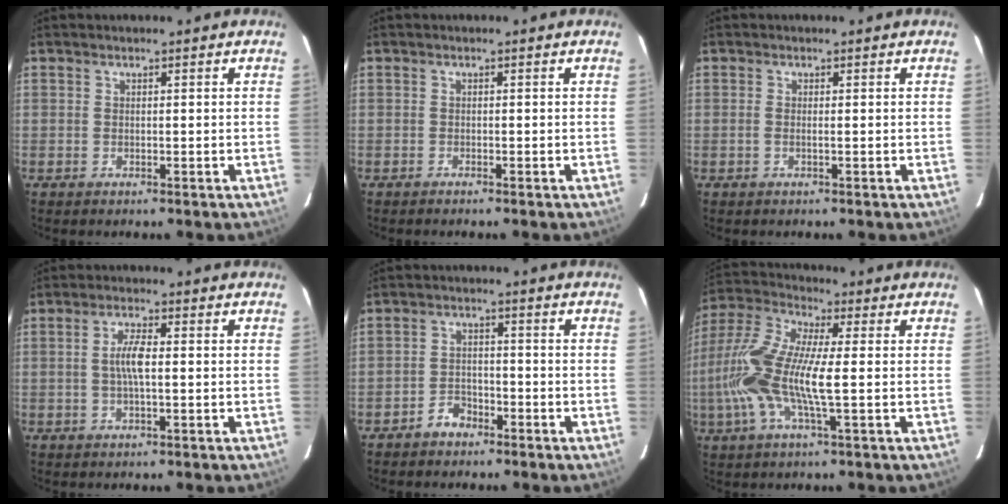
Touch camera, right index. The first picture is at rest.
{"total": 0.6, "force": [-0.6, 0.0, 0.2], "torque": [-0.001, -0.001, -0.011]}
{"total": 0.8, "force": [-0.2, -0.1, 0.7], "torque": [-0.015, 0.000, -0.006]}
{"total": 4.1, "force": [-0.1, 0.8, 4.1], "torque": [-0.078, 0.004, -0.001]}
{"total": 3.9, "force": [-3.0, 2.2, 0.9], "torque": [-0.027, 0.012, -0.051]}
{"total": 15.8, "force": [-1.4, 3.0, 15.4], "torque": [-0.310, 0.003, -0.039]}